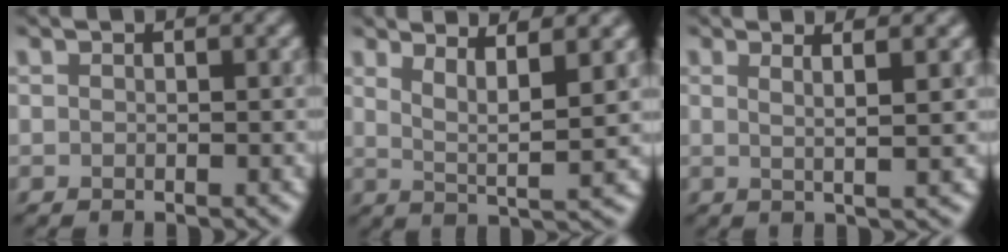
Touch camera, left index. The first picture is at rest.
{"total": 4.2, "force": [2.2, 0.6, 3.5], "torque": [-0.060, 0.002, 0.052]}
{"total": 3.1, "force": [1.4, 0.6, 2.7], "torque": [-0.037, 0.011, 0.008]}